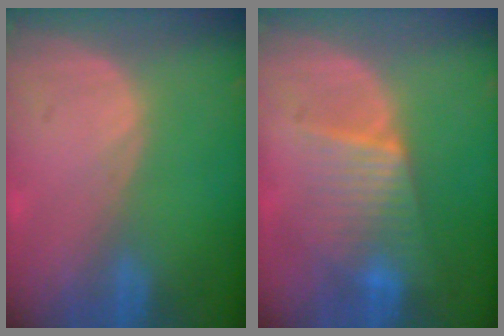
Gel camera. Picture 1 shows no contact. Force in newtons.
{"total": 6.4, "press": 6.3, "slide": 1.0}